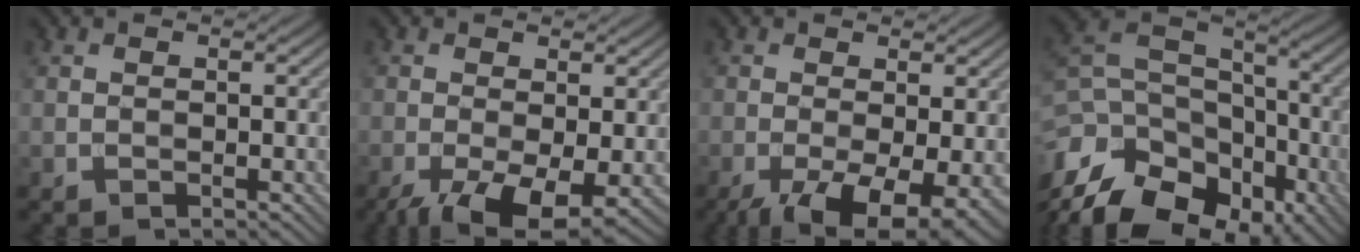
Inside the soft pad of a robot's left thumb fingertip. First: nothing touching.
{"total": 8.1, "force": [-3.8, 2.9, 6.6], "torque": [-0.128, -0.020, -0.061]}
{"total": 9.6, "force": [-4.6, 3.5, 7.7], "torque": [-0.144, -0.024, -0.067]}
{"total": 17.8, "force": [-10.3, 11.6, 8.8], "torque": [-0.233, -0.036, -0.155]}